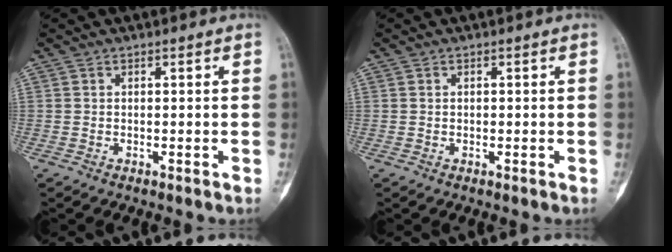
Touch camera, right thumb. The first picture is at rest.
{"total": 0.5, "force": [0.1, 0.4, 0.3], "torque": [-0.008, 0.001, 0.003]}